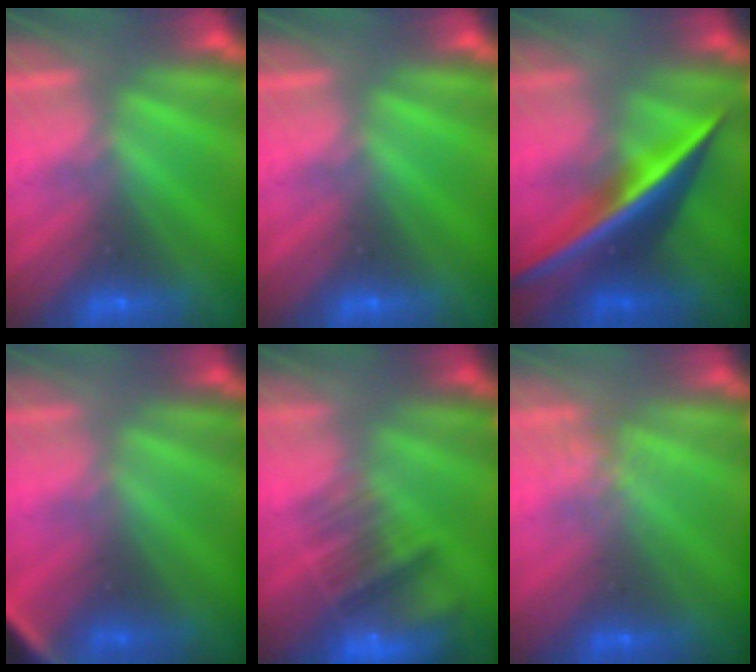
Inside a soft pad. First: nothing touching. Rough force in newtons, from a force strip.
{"total": 0.0}
{"total": 2.7}
{"total": 2.8}
{"total": 5.7}
{"total": 1.0}